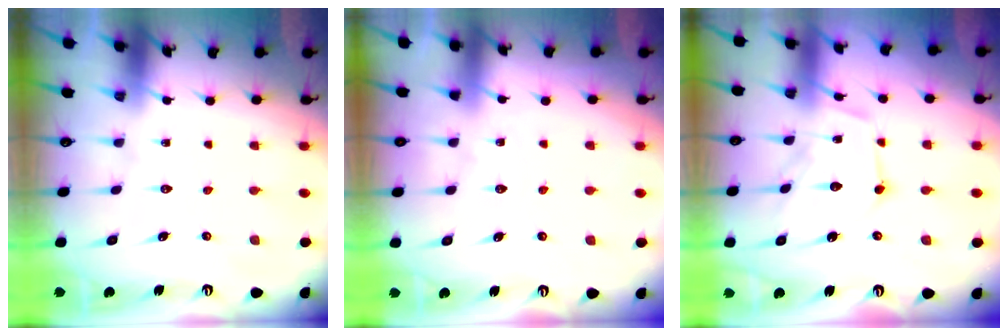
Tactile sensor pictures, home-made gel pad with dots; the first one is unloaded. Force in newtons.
{"total": 2.6, "press": 2.6, "slide": 0.3}
{"total": 12.8, "press": 12.7, "slide": 1.0}